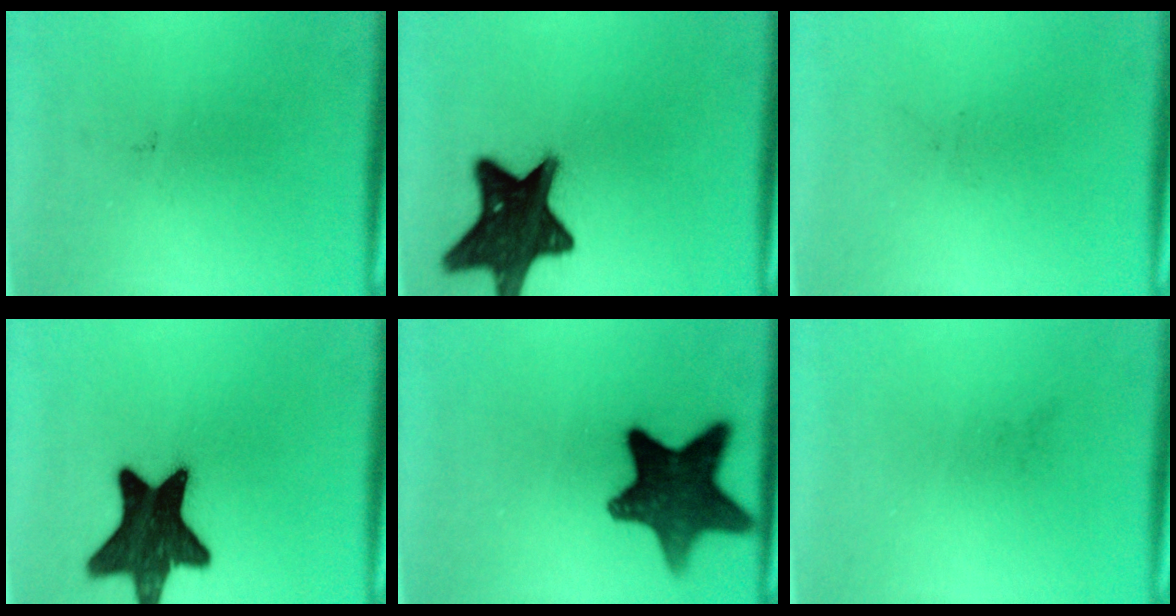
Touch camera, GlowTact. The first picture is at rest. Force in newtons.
{"total": 17.7}
{"total": 0.0}
{"total": 17.2}
{"total": 14.4}
{"total": 0.0}